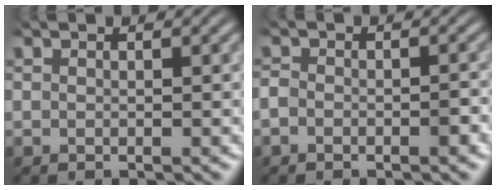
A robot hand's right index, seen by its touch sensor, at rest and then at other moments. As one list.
[{"total": 2.0, "force": [-1.2, 1.4, 0.8], "torque": [-0.025, 0.000, -0.027]}]